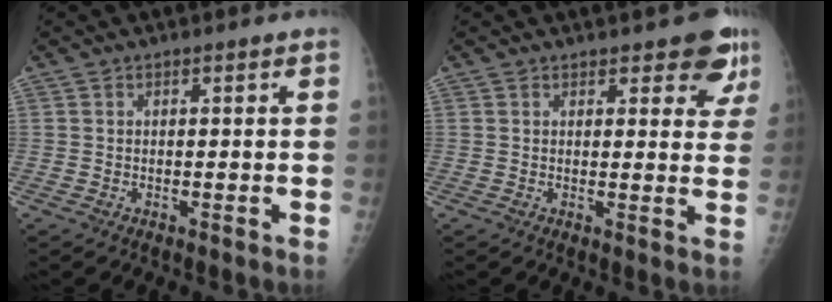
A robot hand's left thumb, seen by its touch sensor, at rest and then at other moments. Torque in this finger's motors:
{"motor_torque": [1.40, 1.18, 0.23, -0.34, 0.00]}